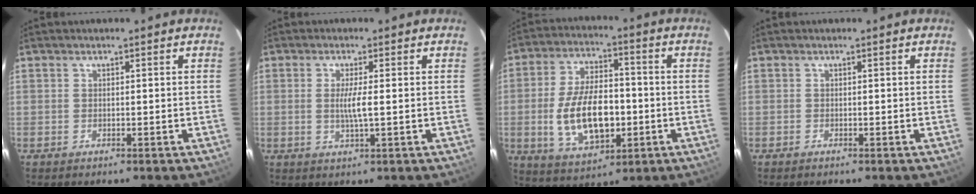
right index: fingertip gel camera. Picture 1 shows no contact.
{"total": 3.6, "force": [0.0, 0.0, 3.6], "torque": [-0.067, -0.007, -0.001]}
{"total": 15.2, "force": [-2.8, 7.8, 12.8], "torque": [-0.253, 0.001, -0.034]}
{"total": 0.0}